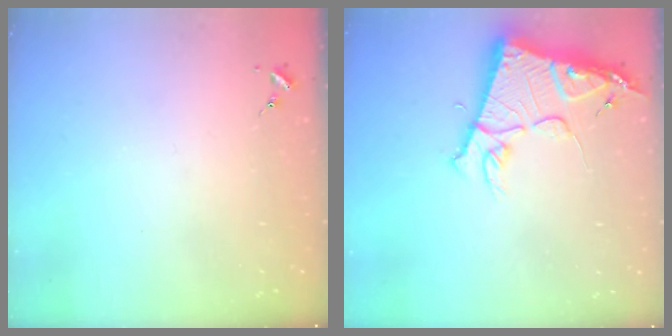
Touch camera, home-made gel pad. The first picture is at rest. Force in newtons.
{"total": 13.5, "press": 13.4, "slide": 1.3}